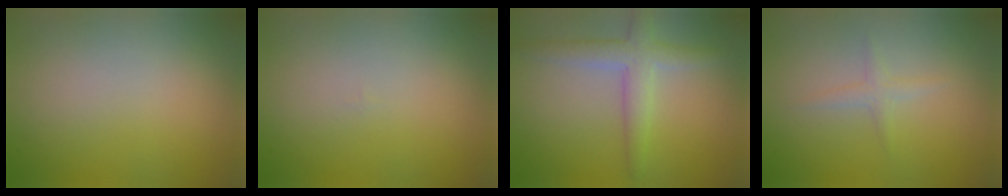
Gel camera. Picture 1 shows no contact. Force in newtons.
{"total": 0.0}
{"total": 3.4, "press": 3.4, "slide": 0.2}
{"total": 1.1, "press": 1.1, "slide": 0.0}